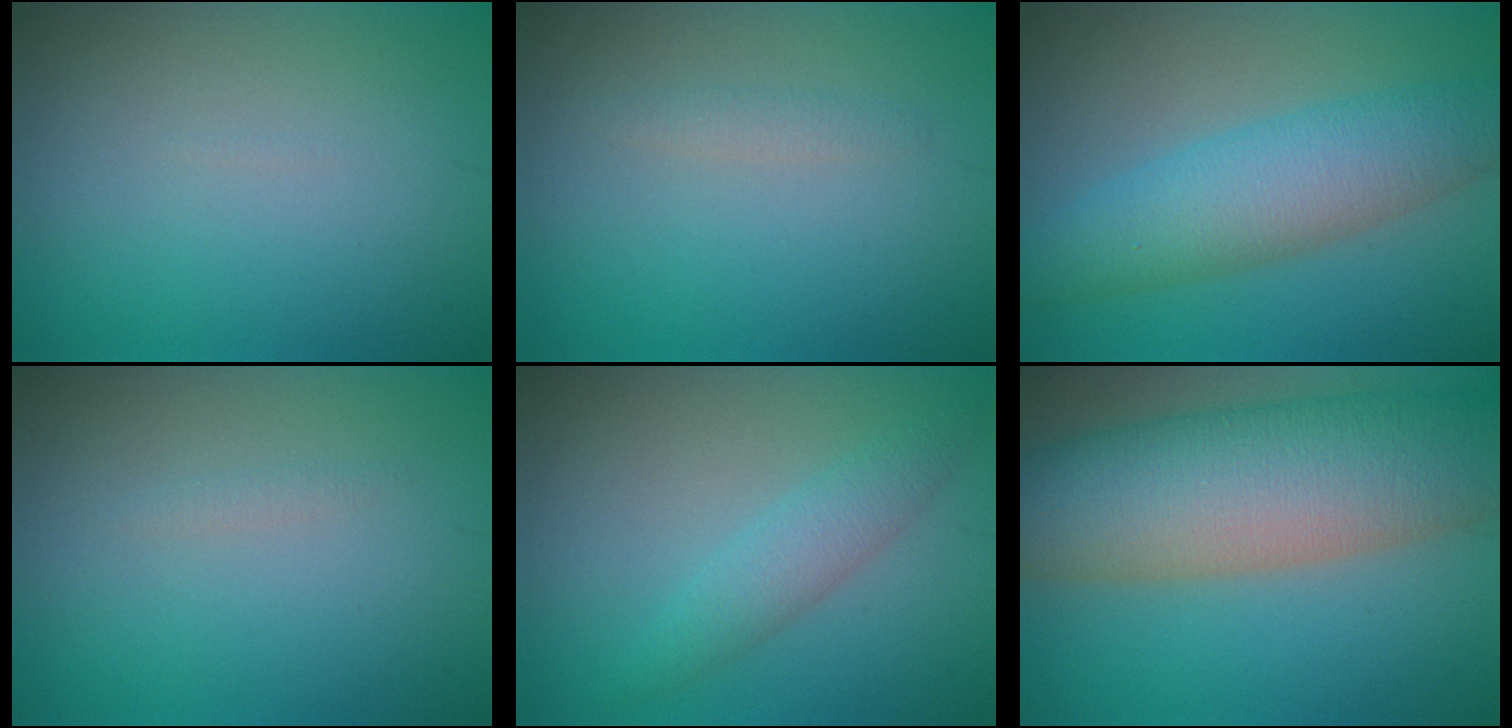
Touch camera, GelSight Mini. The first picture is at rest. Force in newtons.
{"total": 0.9, "press": 0.9, "slide": 0.1}
{"total": 6.5, "press": 6.5, "slide": 0.0}
{"total": 0.5, "press": 0.5, "slide": 0.1}
{"total": 2.5, "press": 2.5, "slide": 0.1}
{"total": 12.4, "press": 12.4, "slide": 0.6}